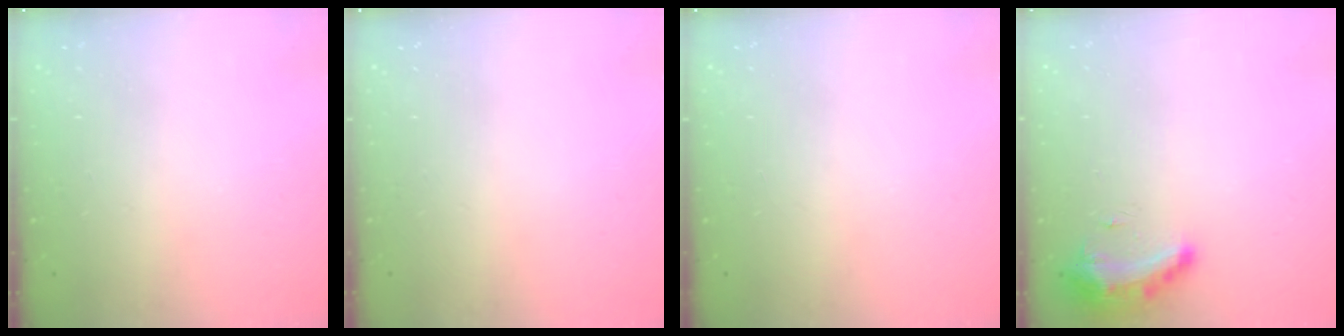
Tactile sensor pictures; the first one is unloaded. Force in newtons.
{"total": 0.0}
{"total": 0.0}
{"total": 19.6, "press": 13.3, "slide": 14.5}